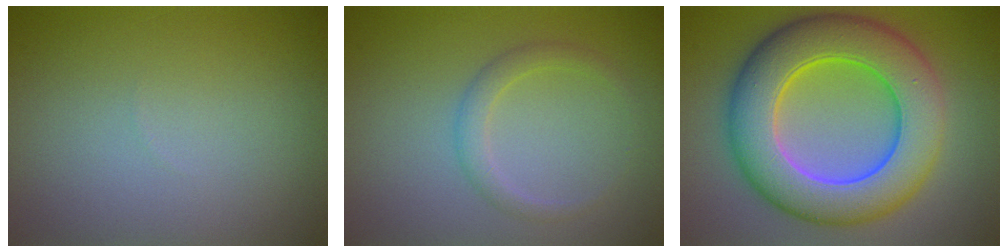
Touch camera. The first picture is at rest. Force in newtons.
{"total": 1.7, "press": 1.7, "slide": 0.1}
{"total": 10.8, "press": 10.8, "slide": 0.3}